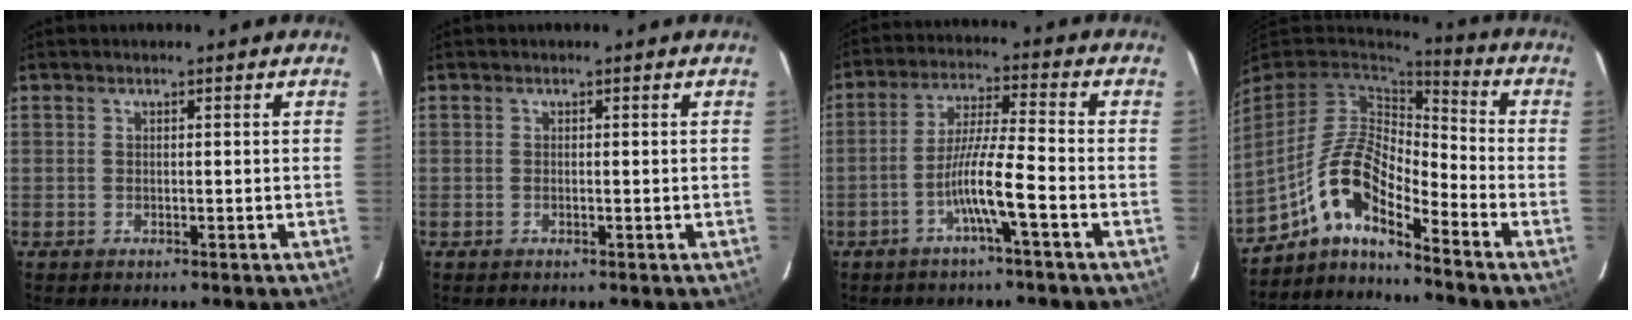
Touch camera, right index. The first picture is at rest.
{"total": 0.0}
{"total": 7.8, "force": [-3.3, -0.5, 7.1], "torque": [-0.135, 0.008, -0.065]}
{"total": 12.2, "force": [-7.7, 3.2, 8.9], "torque": [-0.181, 0.026, -0.140]}